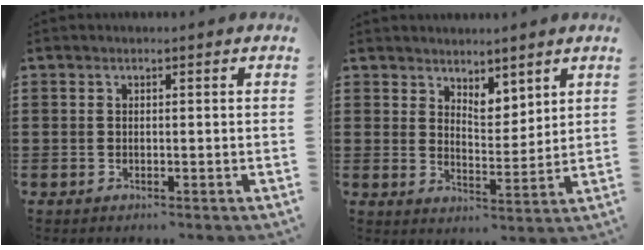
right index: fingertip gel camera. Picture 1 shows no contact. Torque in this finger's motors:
{"motor_torque": [0.04, 0.12, 0.09, 0.02]}